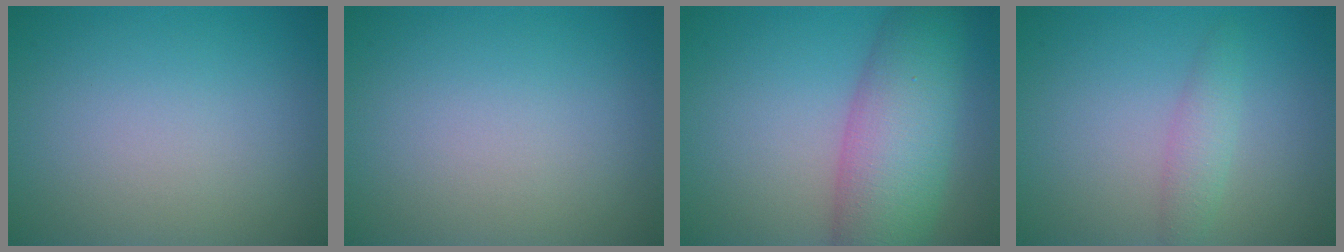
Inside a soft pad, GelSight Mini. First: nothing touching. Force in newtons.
{"total": 0.0}
{"total": 8.7, "press": 8.7, "slide": 0.2}
{"total": 1.8, "press": 1.8, "slide": 0.1}